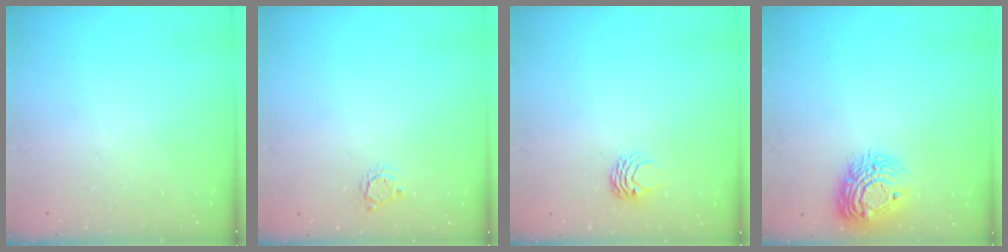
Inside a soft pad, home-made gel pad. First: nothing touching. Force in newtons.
{"total": 3.3, "press": 3.3, "slide": 0.3}
{"total": 3.5, "press": 3.4, "slide": 0.4}
{"total": 15.3, "press": 15.2, "slide": 1.3}